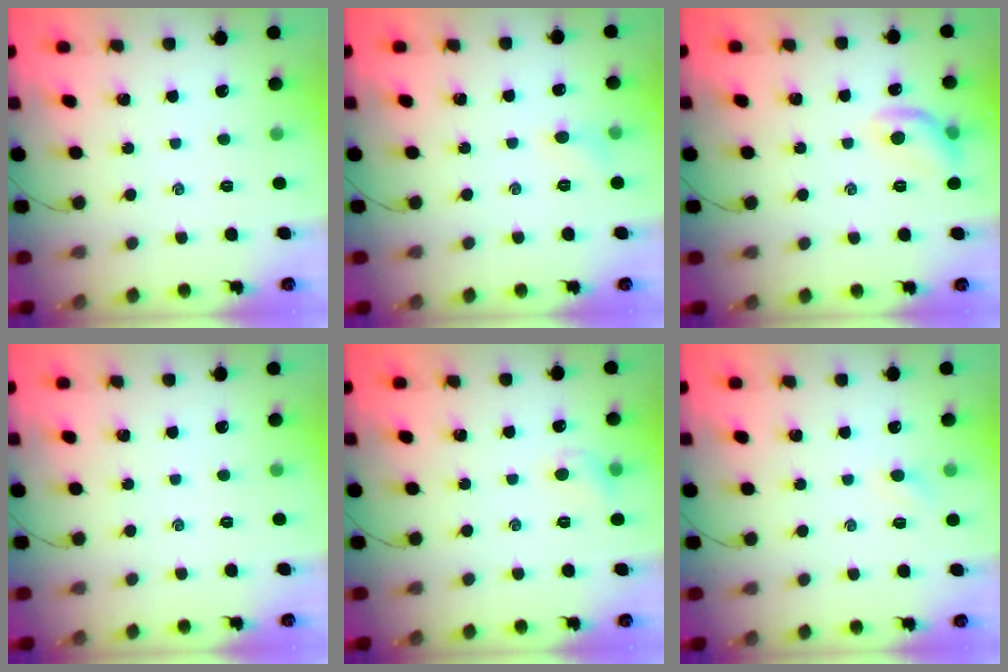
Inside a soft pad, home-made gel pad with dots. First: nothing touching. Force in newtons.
{"total": 4.5, "press": 4.2, "slide": 1.5}
{"total": 9.8, "press": 9.8, "slide": 0.2}
{"total": 0.0}
{"total": 6.2, "press": 6.0, "slide": 1.4}
{"total": 3.2, "press": 3.0, "slide": 0.9}